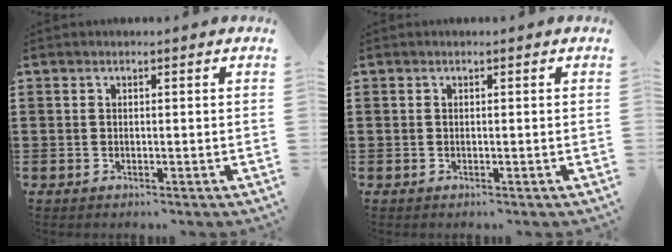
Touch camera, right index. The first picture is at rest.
{"total": 0.0}